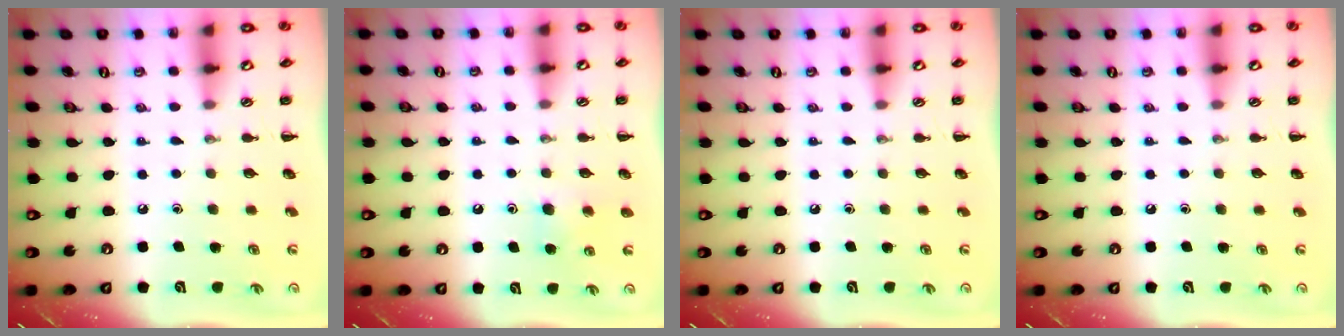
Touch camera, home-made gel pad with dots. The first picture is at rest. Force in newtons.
{"total": 5.2, "press": 5.0, "slide": 1.3}
{"total": 0.0}
{"total": 0.5, "press": 0.1, "slide": 0.5}